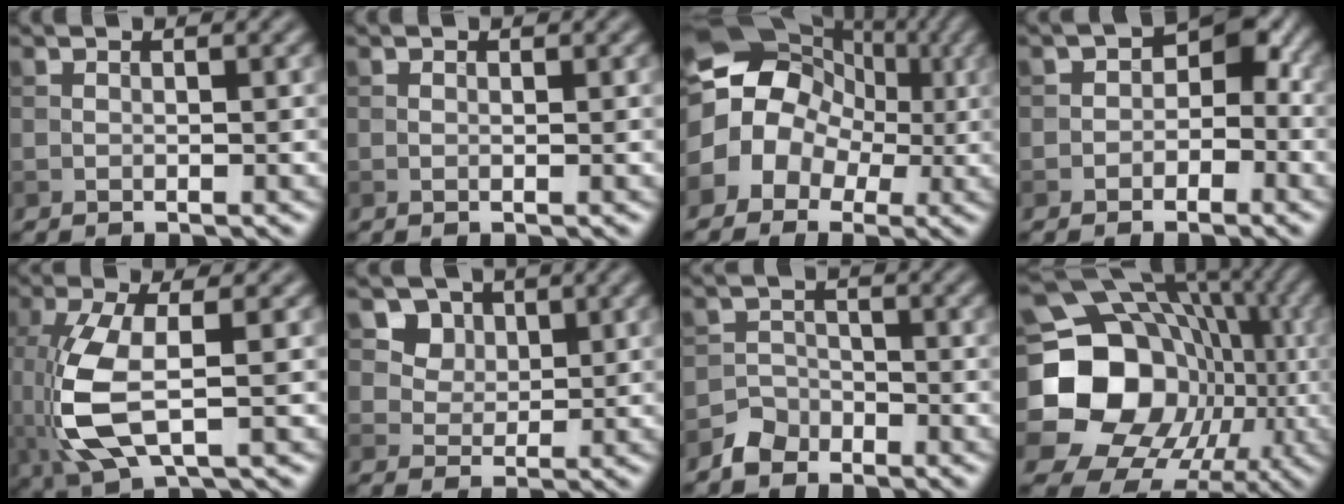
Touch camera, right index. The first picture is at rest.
{"total": 0.0}
{"total": 11.7, "force": [0.2, 10.1, 6.0], "torque": [-0.101, 0.020, -0.030]}
{"total": 3.4, "force": [-0.8, 2.6, 2.0], "torque": [-0.004, 0.010, -0.024]}
{"total": 6.9, "force": [-0.5, 2.7, 6.3], "torque": [-0.159, -0.011, -0.005]}
{"total": 6.6, "force": [3.6, 4.9, 2.5], "torque": [-0.056, -0.007, 0.069]}
{"total": 2.5, "force": [-1.9, 1.6, 0.3], "torque": [0.001, 0.008, -0.042]}
{"total": 20.5, "force": [-1.5, 18.2, 9.3], "torque": [-0.147, -0.018, -0.049]}